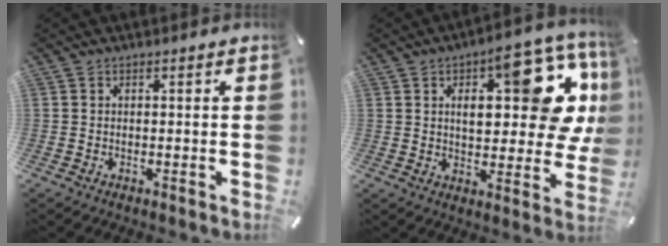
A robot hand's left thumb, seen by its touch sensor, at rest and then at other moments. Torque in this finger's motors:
{"motor_torque": [1.97, 2.05, 1.86, -0.39, 0.46]}